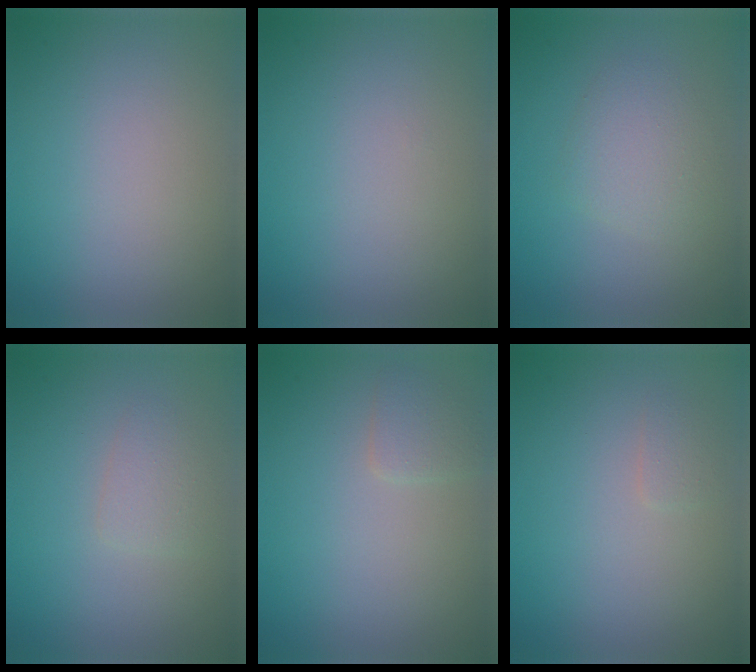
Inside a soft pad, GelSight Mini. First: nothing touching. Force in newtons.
{"total": 0.0}
{"total": 2.3, "press": 2.3, "slide": 0.1}
{"total": 1.3, "press": 1.3, "slide": 0.1}
{"total": 1.3, "press": 1.3, "slide": 0.0}
{"total": 0.7, "press": 0.7, "slide": 0.1}